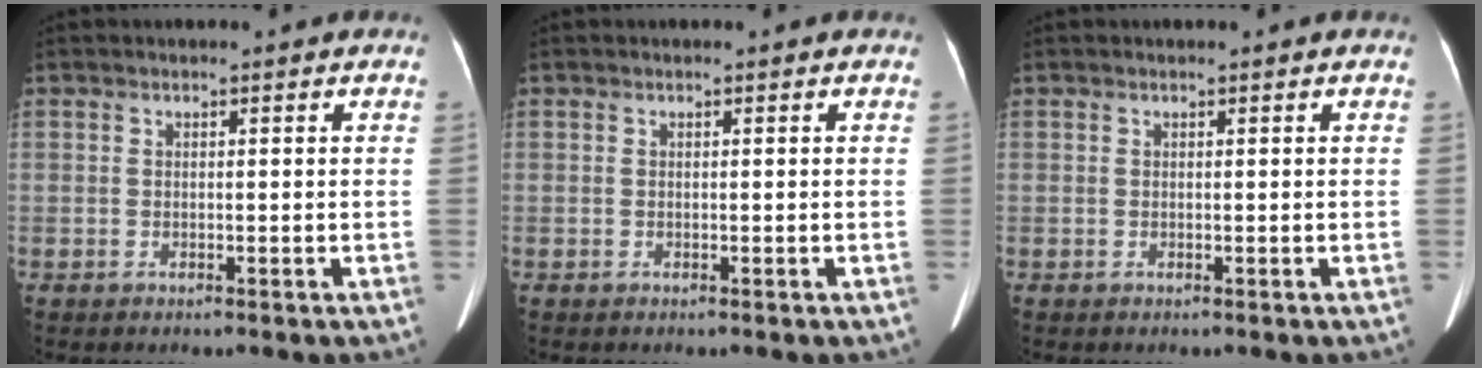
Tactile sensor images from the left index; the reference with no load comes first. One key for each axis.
{"total": 0.0}
{"total": 0.0}